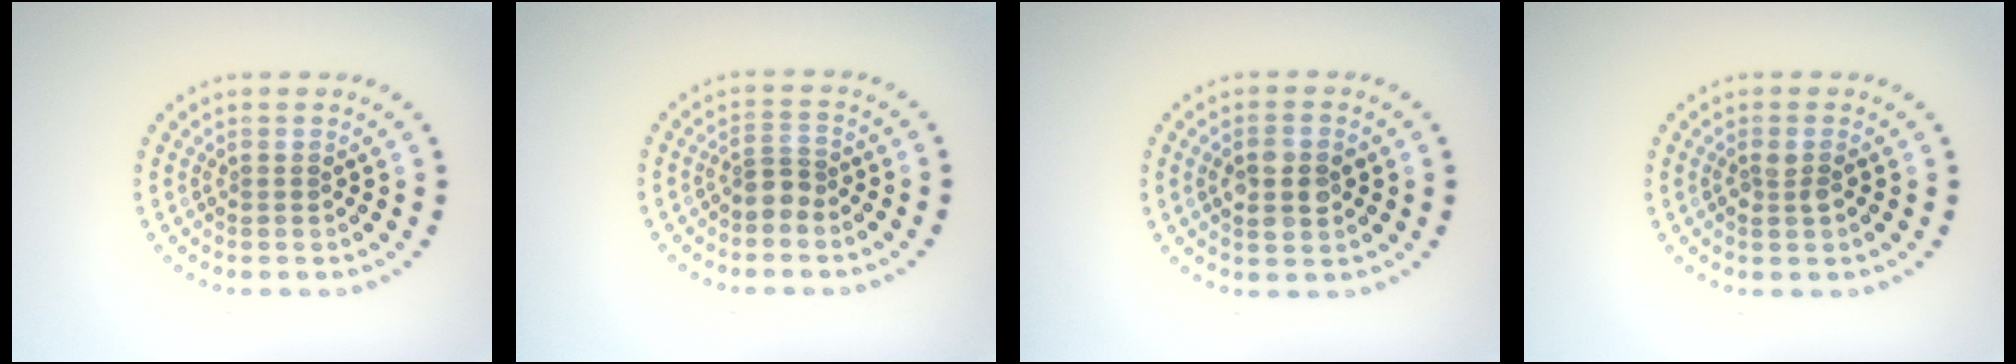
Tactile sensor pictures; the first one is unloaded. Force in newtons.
{"total": 2.0, "press": 1.5, "slide": 1.2}
{"total": 3.2, "press": 3.2, "slide": 0.1}
{"total": 1.1, "press": 1.1, "slide": 0.3}